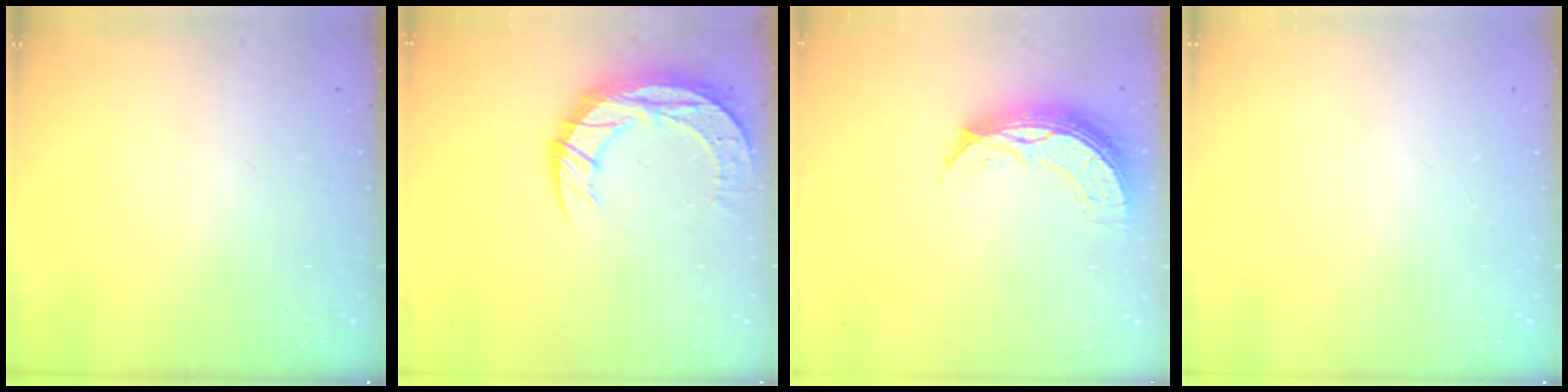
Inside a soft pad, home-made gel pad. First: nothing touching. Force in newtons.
{"total": 13.1, "press": 13.1, "slide": 0.9}
{"total": 9.2, "press": 9.2, "slide": 0.7}
{"total": 0.0}